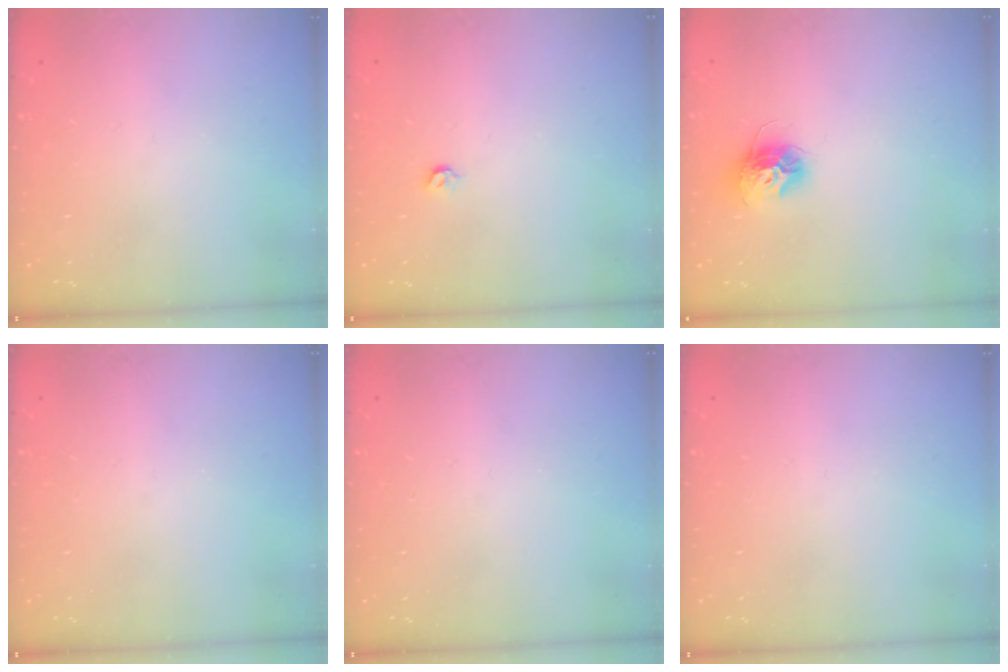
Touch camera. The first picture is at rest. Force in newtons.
{"total": 3.6, "press": 3.6, "slide": 0.7}
{"total": 10.5, "press": 10.4, "slide": 0.9}
{"total": 0.0}
{"total": 0.0}
{"total": 0.0}